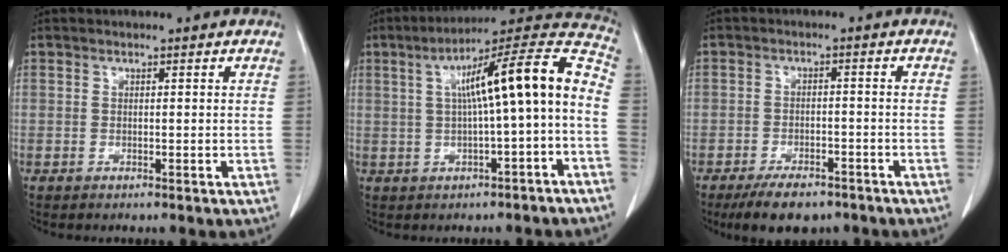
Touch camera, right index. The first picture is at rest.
{"total": 14.6, "force": [-0.2, 1.2, 14.6], "torque": [-0.211, 0.048, 0.000]}
{"total": 7.0, "force": [-5.3, 3.1, 3.4], "torque": [-0.054, -0.001, -0.083]}